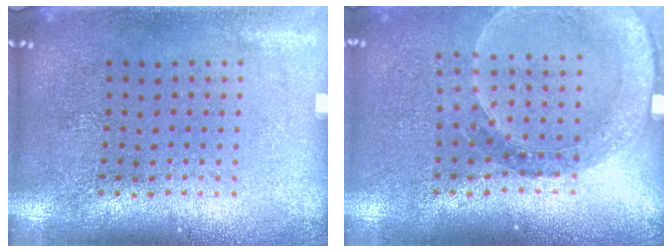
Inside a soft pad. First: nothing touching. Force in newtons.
{"total": 1.5, "press": 1.5, "slide": 0.3}